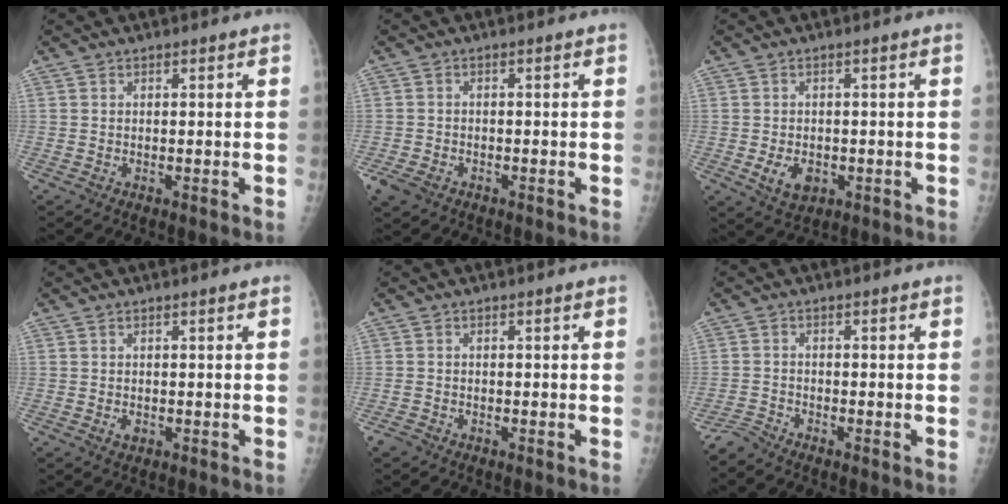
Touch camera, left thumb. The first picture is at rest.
{"total": 3.8, "force": [-2.2, 2.6, 1.7], "torque": [-0.039, 0.002, -0.037]}
{"total": 4.8, "force": [-1.3, 3.4, 3.1], "torque": [-0.041, 0.000, -0.012]}
{"total": 1.2, "force": [-0.2, 0.9, 0.8], "torque": [-0.007, -0.001, -0.001]}
{"total": 1.8, "force": [-1.3, 1.1, 0.5], "torque": [-0.012, 0.003, -0.025]}
{"total": 2.4, "force": [-2.4, 0.1, 0.0], "torque": [-0.003, -0.007, -0.055]}